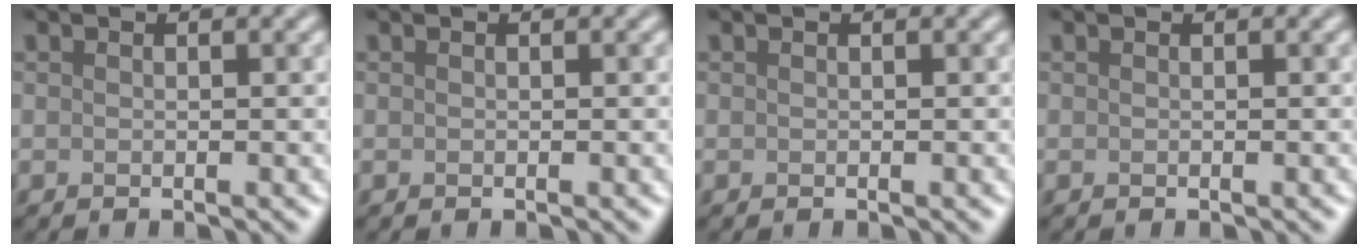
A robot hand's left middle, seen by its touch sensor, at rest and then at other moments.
{"total": 0.0}
{"total": 0.0}
{"total": 0.0}